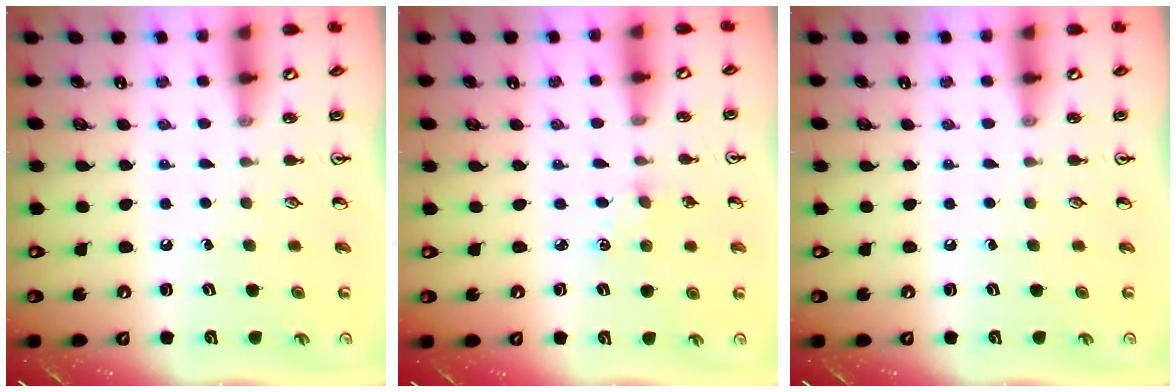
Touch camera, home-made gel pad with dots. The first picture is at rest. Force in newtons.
{"total": 1.7, "press": 1.6, "slide": 0.3}
{"total": 0.0}